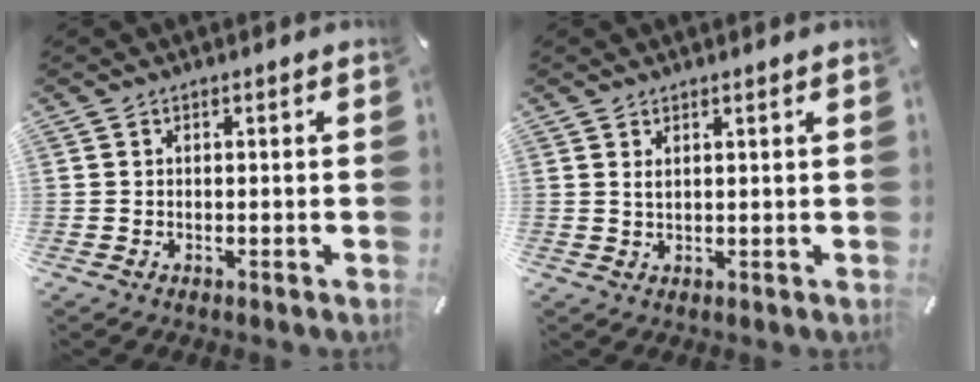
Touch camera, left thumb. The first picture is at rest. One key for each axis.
{"total": 1.5, "fx": 1.0, "fy": 0.1, "fz": 1.1, "tx": -0.024, "ty": -0.001, "tz": 0.017}